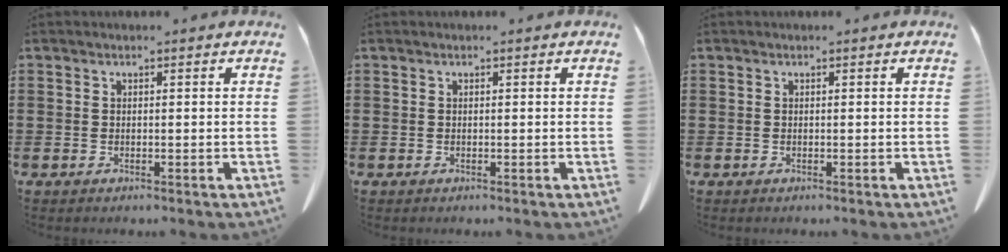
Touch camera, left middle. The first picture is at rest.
{"total": 0.0}
{"total": 0.0}